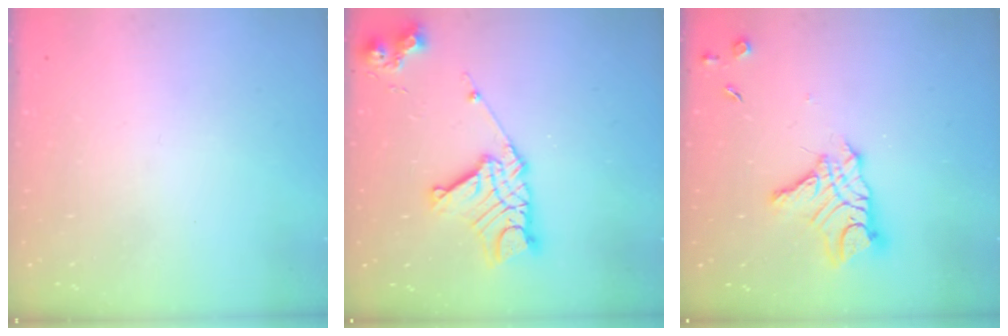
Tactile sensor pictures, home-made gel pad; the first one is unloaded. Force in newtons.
{"total": 16.1, "press": 16.0, "slide": 1.4}
{"total": 13.3, "press": 13.3, "slide": 1.2}